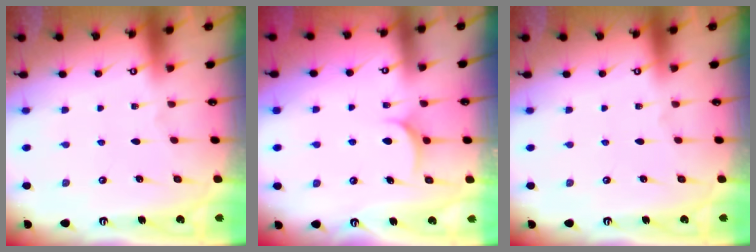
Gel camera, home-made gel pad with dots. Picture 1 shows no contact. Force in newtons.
{"total": 5.2, "press": 5.2, "slide": 0.1}
{"total": 0.0}